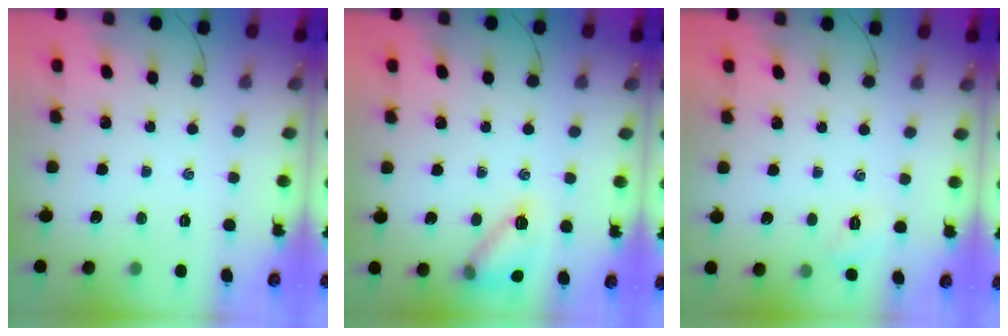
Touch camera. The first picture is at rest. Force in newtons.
{"total": 11.6, "press": 11.6, "slide": 0.3}
{"total": 2.8, "press": 2.7, "slide": 0.8}